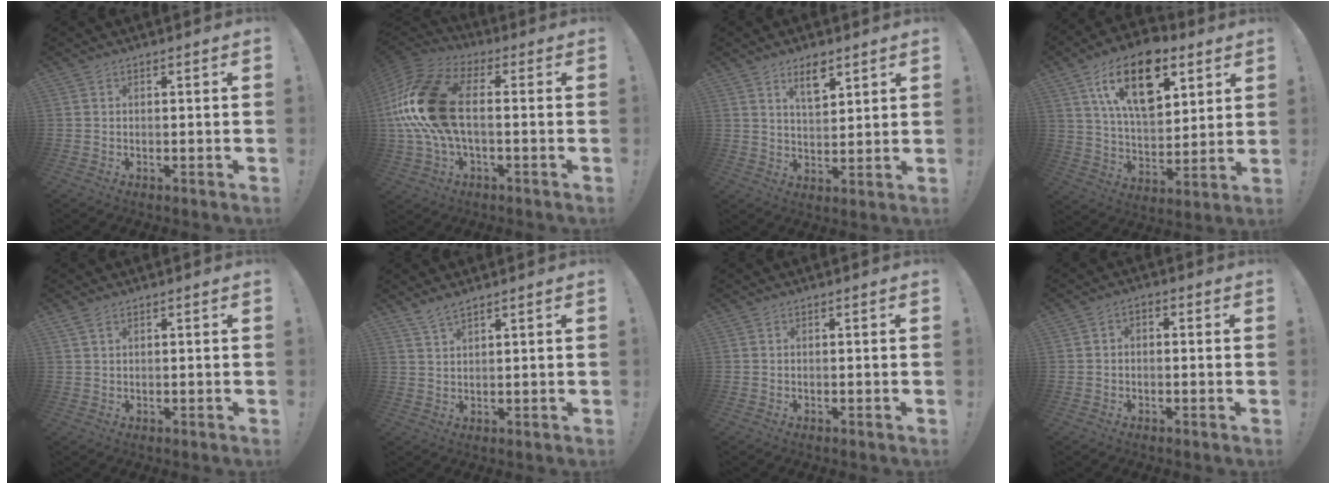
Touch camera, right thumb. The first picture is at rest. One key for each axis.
{"total": 21.2, "fx": 0.1, "fy": 11.7, "fz": 17.7, "tx": -0.350, "ty": 0.027, "tz": 0.013}
{"total": 7.4, "fx": 4.9, "fy": 3.1, "fz": 4.6, "tx": -0.066, "ty": -0.025, "tz": 0.083}
{"total": 19.8, "fx": 10.0, "fy": 10.8, "fz": 13.1, "tx": -0.217, "ty": -0.032, "tz": 0.177}
{"total": 2.1, "fx": 1.4, "fy": 0.9, "fz": 1.3, "tx": -0.022, "ty": -0.003, "tz": 0.025}
{"total": 3.5, "fx": 3.0, "fy": 0.5, "fz": 1.8, "tx": -0.035, "ty": -0.019, "tz": 0.054}
{"total": 0.0}
{"total": 2.1, "fx": -1.4, "fy": 1.1, "fz": 1.1, "tx": -0.022, "ty": 0.013, "tz": -0.025}